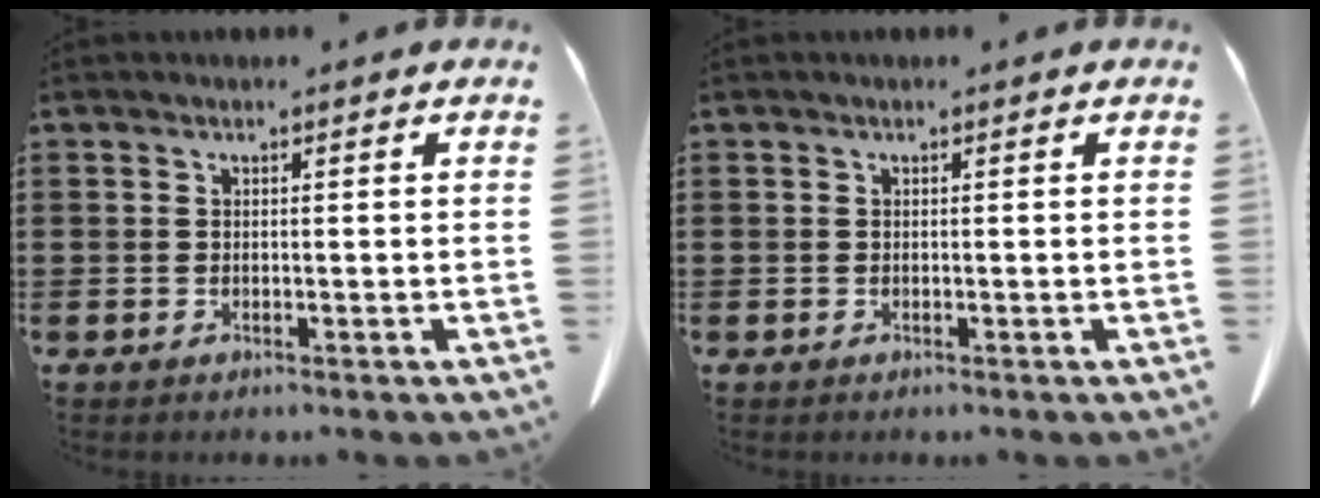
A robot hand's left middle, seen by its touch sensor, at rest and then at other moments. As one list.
[{"total": 0.0}]